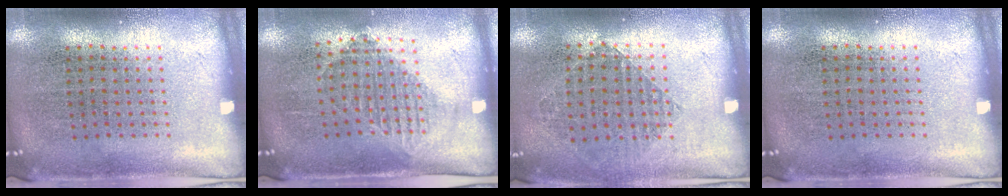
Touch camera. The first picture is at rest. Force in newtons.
{"total": 1.2, "press": 1.1, "slide": 0.5}
{"total": 0.9, "press": 0.9, "slide": 0.3}
{"total": 0.0}